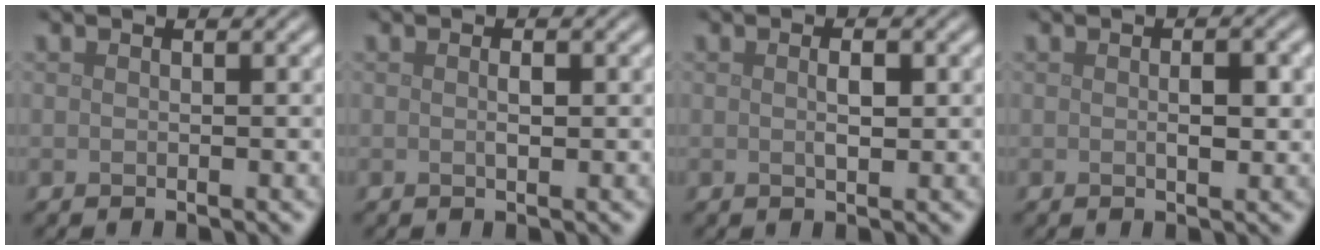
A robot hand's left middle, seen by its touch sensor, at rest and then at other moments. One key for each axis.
{"total": 1.0, "fx": 0.1, "fy": 0.3, "fz": 0.9, "tx": -0.018, "ty": -0.001, "tz": 0.001}
{"total": 1.5, "fx": 0.2, "fy": 0.5, "fz": 1.4, "tx": -0.028, "ty": 0.000, "tz": 0.002}
{"total": 2.1, "fx": 0.0, "fy": 0.9, "fz": 1.9, "tx": -0.030, "ty": -0.002, "tz": 0.001}